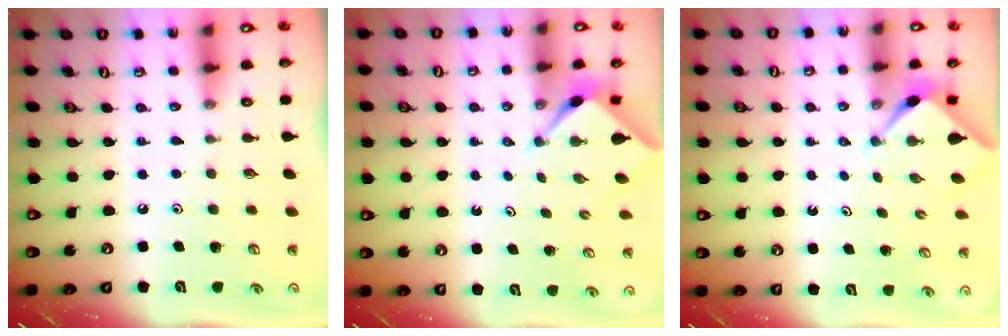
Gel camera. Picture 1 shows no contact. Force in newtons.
{"total": 2.1, "press": 2.1, "slide": 0.2}
{"total": 2.3, "press": 2.2, "slide": 0.3}